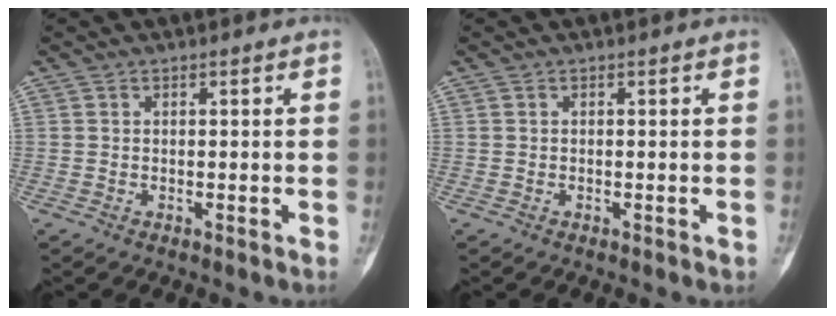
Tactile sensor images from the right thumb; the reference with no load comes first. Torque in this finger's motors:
{"motor_torque": [0.36, 0.12, 0.09, -0.06, 0.12]}